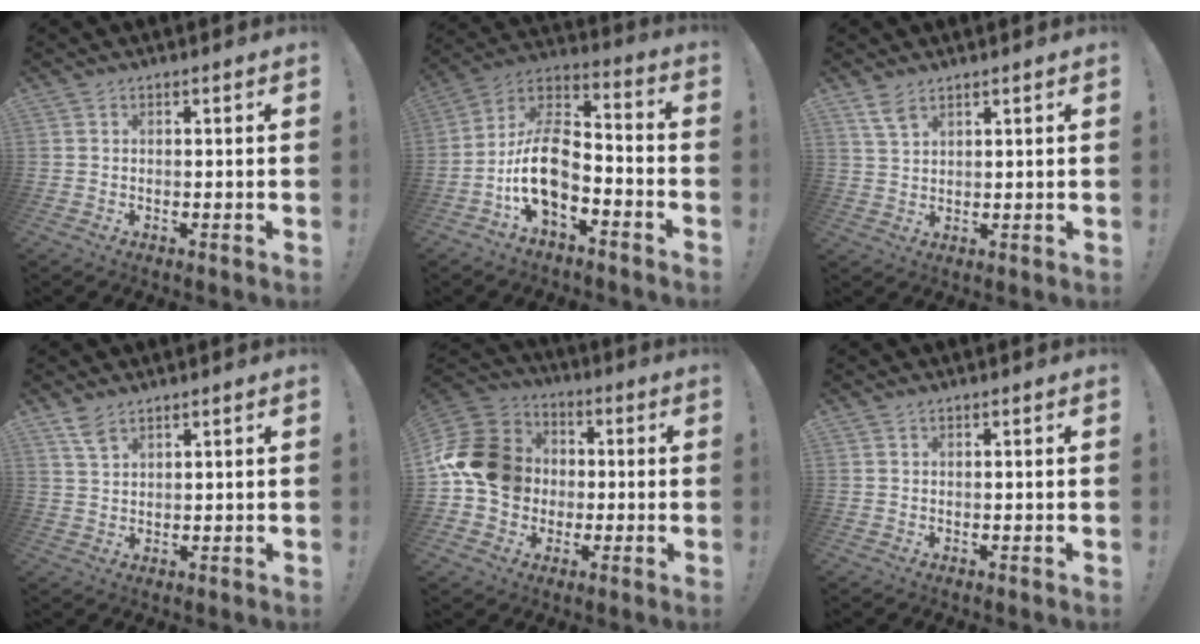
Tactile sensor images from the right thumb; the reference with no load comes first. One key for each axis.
{"total": 14.3, "fx": -6.2, "fy": 8.1, "fz": 10.0, "tx": -0.194, "ty": 0.031, "tz": -0.100}
{"total": 4.9, "fx": 3.4, "fy": 2.0, "fz": 2.9, "tx": -0.057, "ty": -0.013, "tz": 0.063}
{"total": 4.5, "fx": 3.1, "fy": 1.8, "fz": 2.7, "tx": -0.050, "ty": -0.011, "tz": 0.058}
{"total": 17.0, "fx": -0.3, "fy": 14.5, "fz": 8.8, "tx": -0.148, "ty": 0.014, "tz": 0.004}
{"total": 0.0}